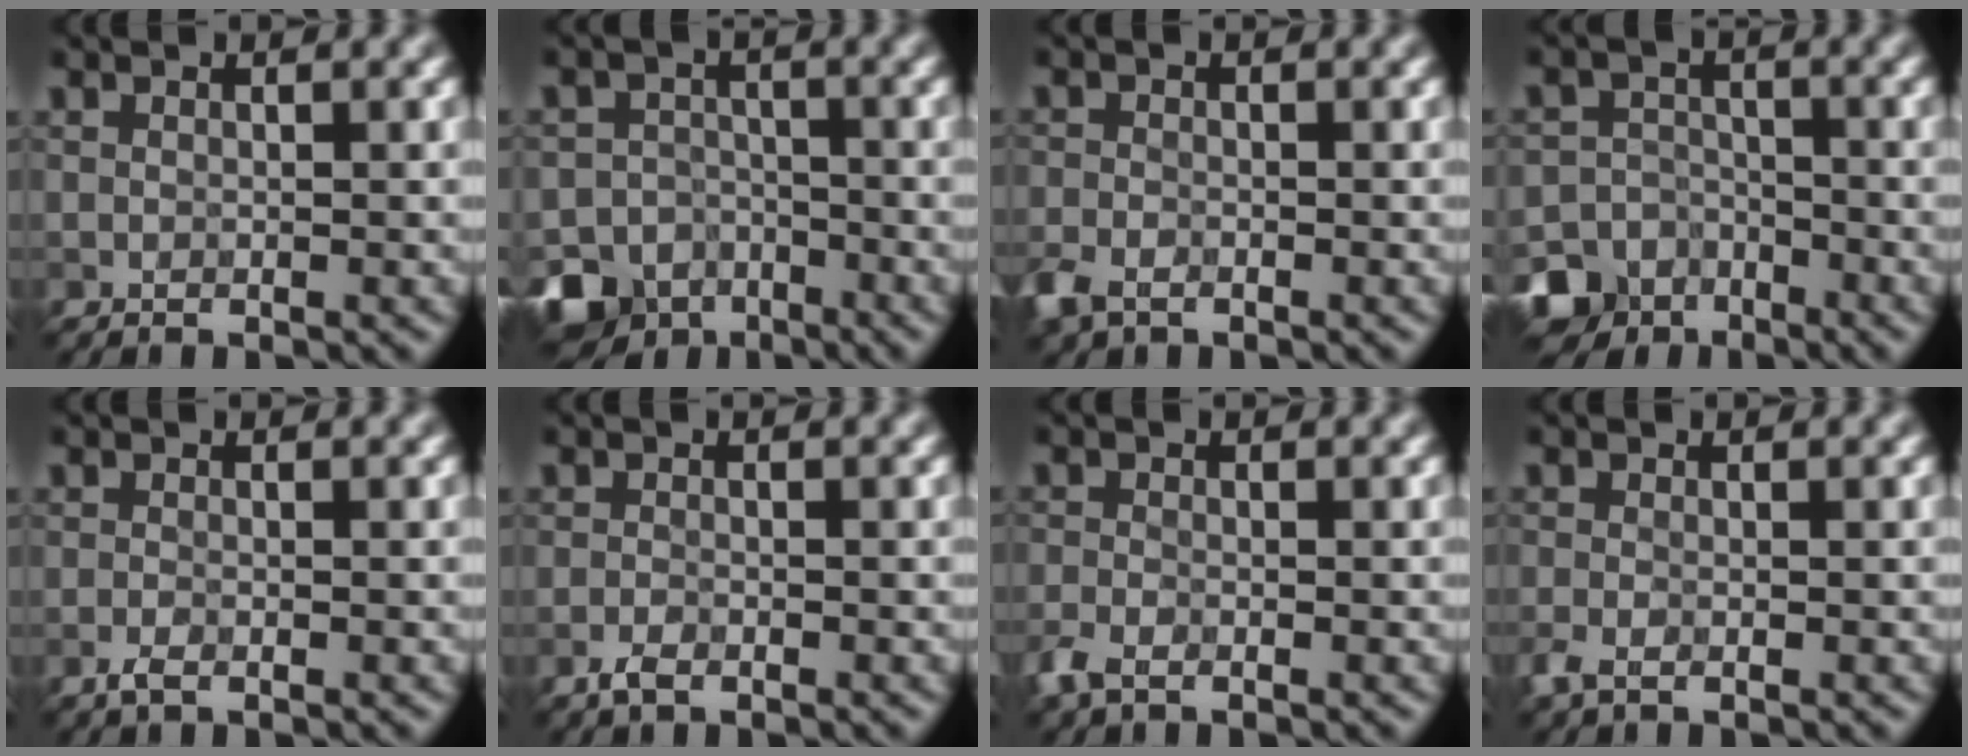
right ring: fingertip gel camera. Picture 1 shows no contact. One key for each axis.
{"total": 8.6, "fx": -6.0, "fy": 5.9, "fz": 2.0, "tx": -0.025, "ty": -0.019, "tz": -0.106}
{"total": 2.8, "fx": -1.8, "fy": 1.6, "fz": 1.4, "tx": -0.033, "ty": -0.007, "tz": -0.046}
{"total": 7.9, "fx": -5.3, "fy": 5.6, "fz": 1.4, "tx": -0.015, "ty": -0.018, "tz": -0.104}
{"total": 1.1, "fx": -0.7, "fy": 0.4, "fz": 0.8, "tx": -0.019, "ty": -0.002, "tz": -0.015}
{"total": 1.4, "fx": -0.9, "fy": 0.6, "fz": 0.8, "tx": -0.017, "ty": -0.001, "tz": -0.020}
{"total": 2.2, "fx": -1.4, "fy": 1.0, "fz": 1.3, "tx": -0.033, "ty": -0.005, "tz": -0.037}
{"total": 1.7, "fx": -0.9, "fy": 0.7, "fz": 1.2, "tx": -0.030, "ty": -0.005, "tz": -0.024}